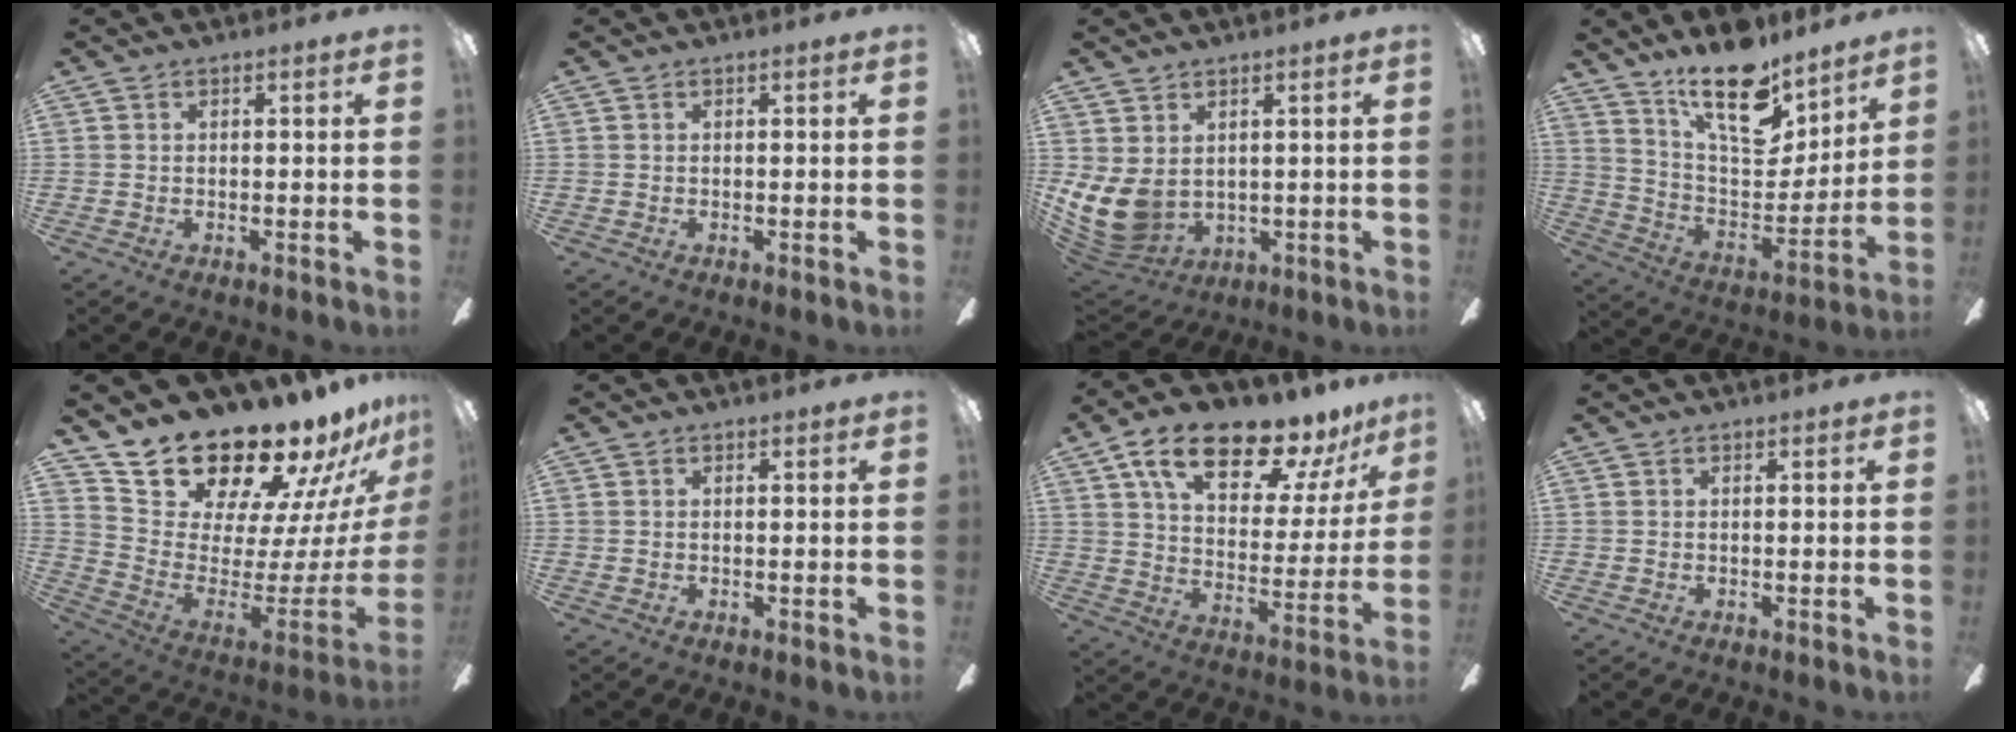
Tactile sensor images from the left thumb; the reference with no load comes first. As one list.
[{"total": 0.0}, {"total": 9.6, "force": [0.9, 7.2, 6.2], "torque": [-0.163, -0.016, 0.021]}, {"total": 19.4, "force": [14.6, 7.5, 10.2], "torque": [-0.166, -0.103, 0.257]}, {"total": 20.1, "force": [18.7, 5.9, 4.3], "torque": [-0.067, -0.175, 0.341]}, {"total": 0.0}, {"total": 18.3, "force": [13.4, 7.1, 10.3], "torque": [-0.174, -0.083, 0.229]}, {"total": 0.0}]